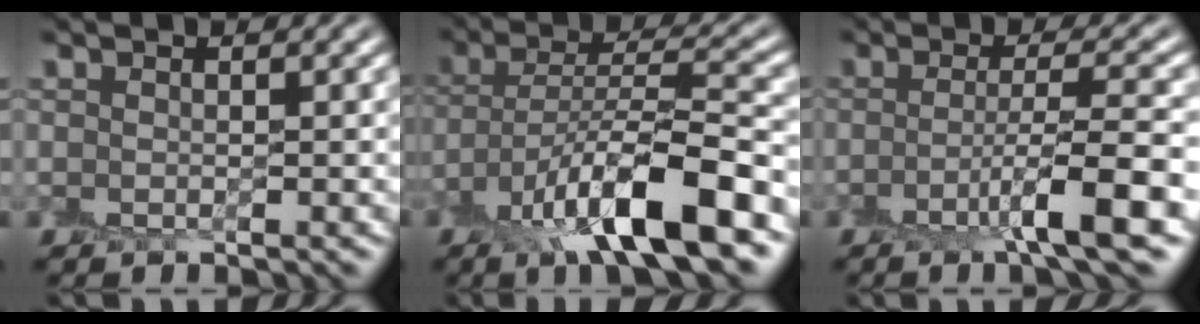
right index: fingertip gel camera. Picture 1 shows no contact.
{"total": 9.6, "force": [-5.5, 2.5, 7.5], "torque": [-0.133, 0.007, -0.100]}
{"total": 5.1, "force": [-2.3, 0.3, 4.5], "torque": [-0.071, 0.003, -0.050]}